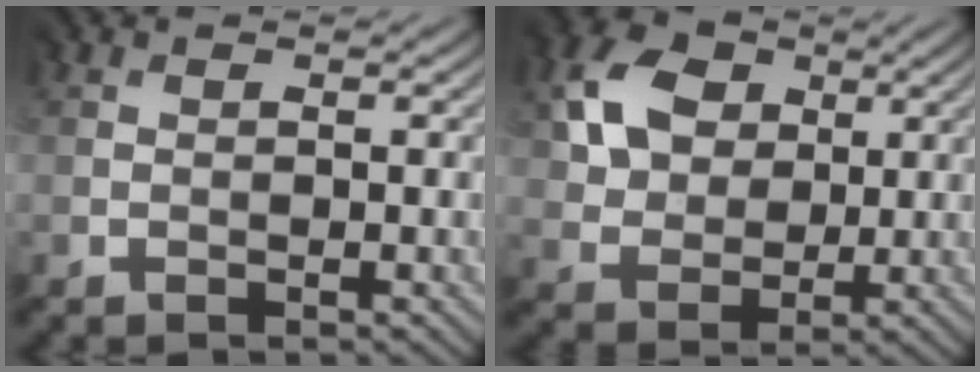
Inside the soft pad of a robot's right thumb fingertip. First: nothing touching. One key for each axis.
{"total": 8.0, "fx": 3.2, "fy": 6.4, "fz": 3.7, "tx": -0.102, "ty": 0.014, "tz": 0.050}